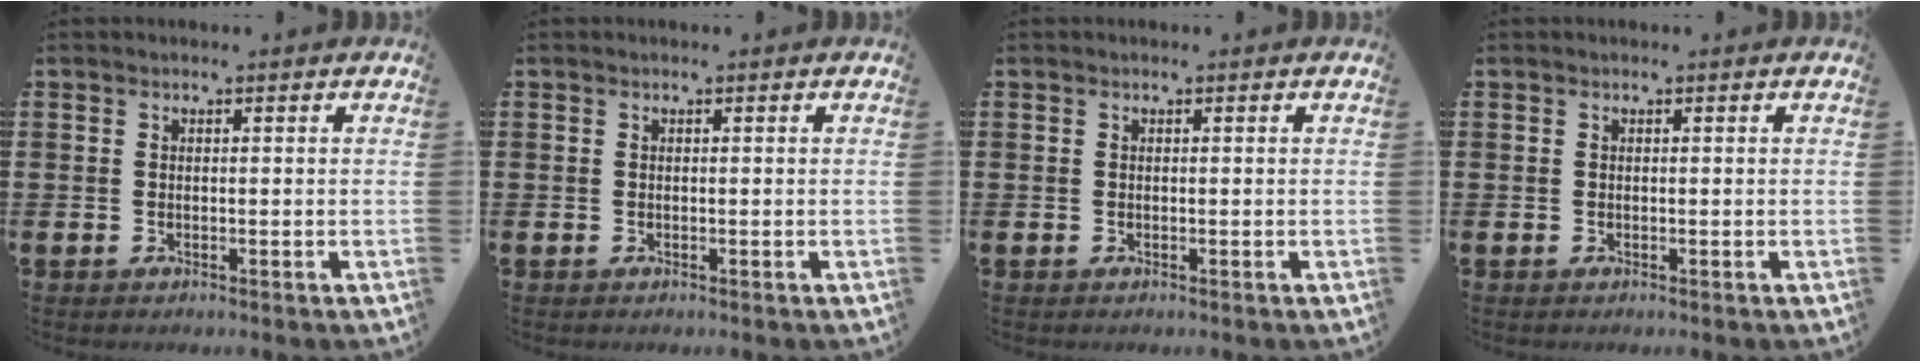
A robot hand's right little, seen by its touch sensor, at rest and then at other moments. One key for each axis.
{"total": 0.0}
{"total": 0.0}
{"total": 0.0}